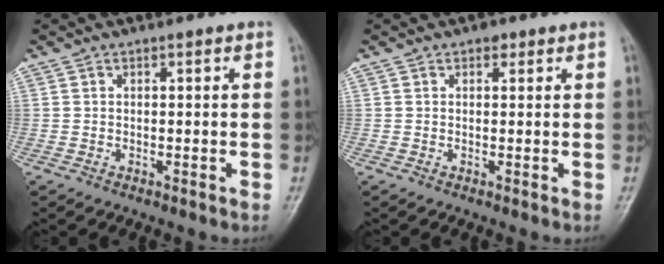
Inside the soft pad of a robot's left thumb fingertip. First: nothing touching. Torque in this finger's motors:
{"motor_torque": [0.33, -0.24, 0.29, -0.03, 0.00]}